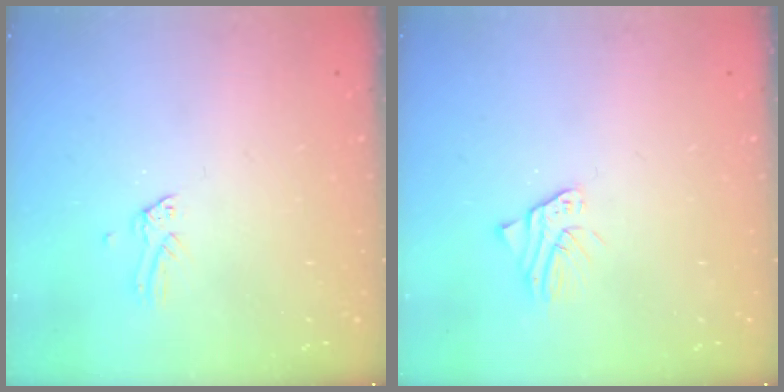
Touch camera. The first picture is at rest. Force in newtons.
{"total": 2.5, "press": 2.5, "slide": 0.2}